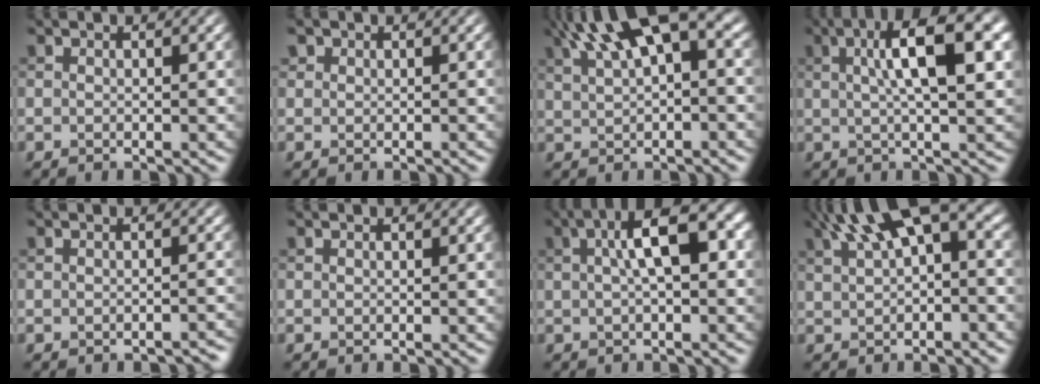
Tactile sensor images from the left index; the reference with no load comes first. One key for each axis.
{"total": 1.0, "fx": 0.6, "fy": 0.8, "fz": 0.1, "tx": 0.003, "ty": -0.001, "tz": 0.003}
{"total": 10.4, "fx": 5.2, "fy": 3.7, "fz": 8.1, "tx": -0.156, "ty": 0.027, "tz": 0.089}
{"total": 8.8, "fx": 2.6, "fy": 2.2, "fz": 8.2, "tx": -0.117, "ty": 0.020, "tz": 0.033}
{"total": 1.3, "fx": -1.2, "fy": 0.1, "fz": 0.3, "tx": 0.000, "ty": 0.005, "tz": -0.013}
{"total": 0.0}
{"total": 6.8, "fx": 1.5, "fy": 2.1, "fz": 6.2, "tx": -0.101, "ty": 0.017, "tz": 0.019}
{"total": 9.5, "fx": 4.2, "fy": 3.8, "fz": 7.6, "tx": -0.132, "ty": 0.025, "tz": 0.067}